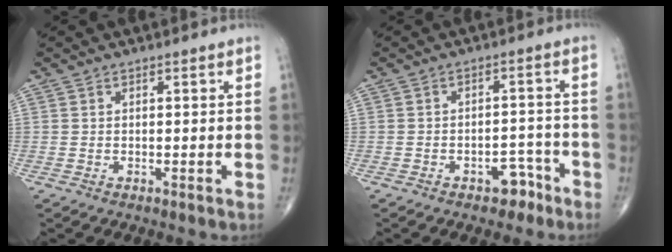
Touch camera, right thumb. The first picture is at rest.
{"total": 4.5, "force": [-3.0, 2.7, 2.0], "torque": [-0.004, 0.033, -0.040]}